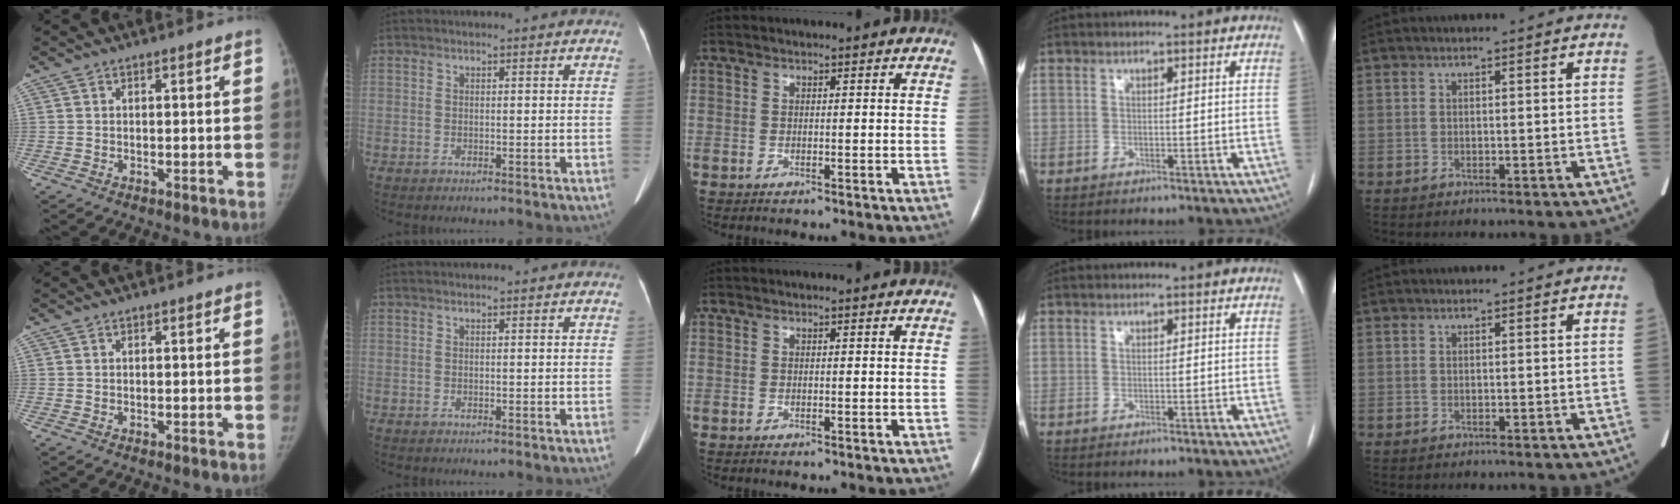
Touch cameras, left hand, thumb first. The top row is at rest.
{}